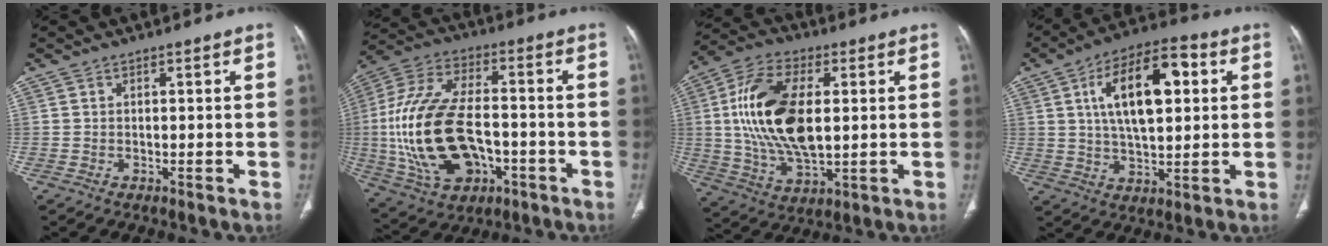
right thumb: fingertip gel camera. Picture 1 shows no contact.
{"total": 23.3, "force": [-4.0, 13.8, 18.3], "torque": [-0.373, 0.018, -0.055]}
{"total": 19.0, "force": [2.1, 9.9, 16.1], "torque": [-0.311, -0.001, 0.041]}
{"total": 16.2, "force": [4.1, 7.5, 13.8], "torque": [-0.217, 0.009, 0.065]}